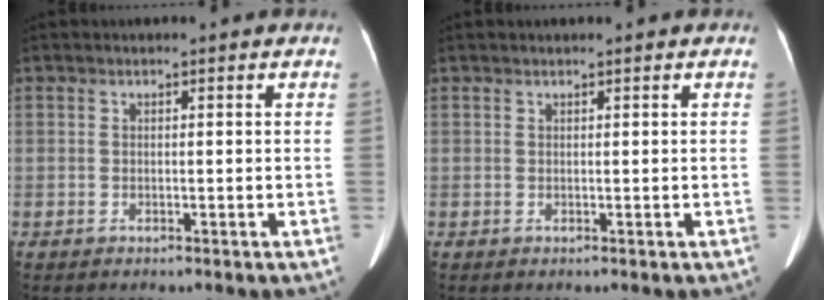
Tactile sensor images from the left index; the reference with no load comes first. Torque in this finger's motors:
{"motor_torque": [-0.61, 0.30, -0.62, -0.08]}